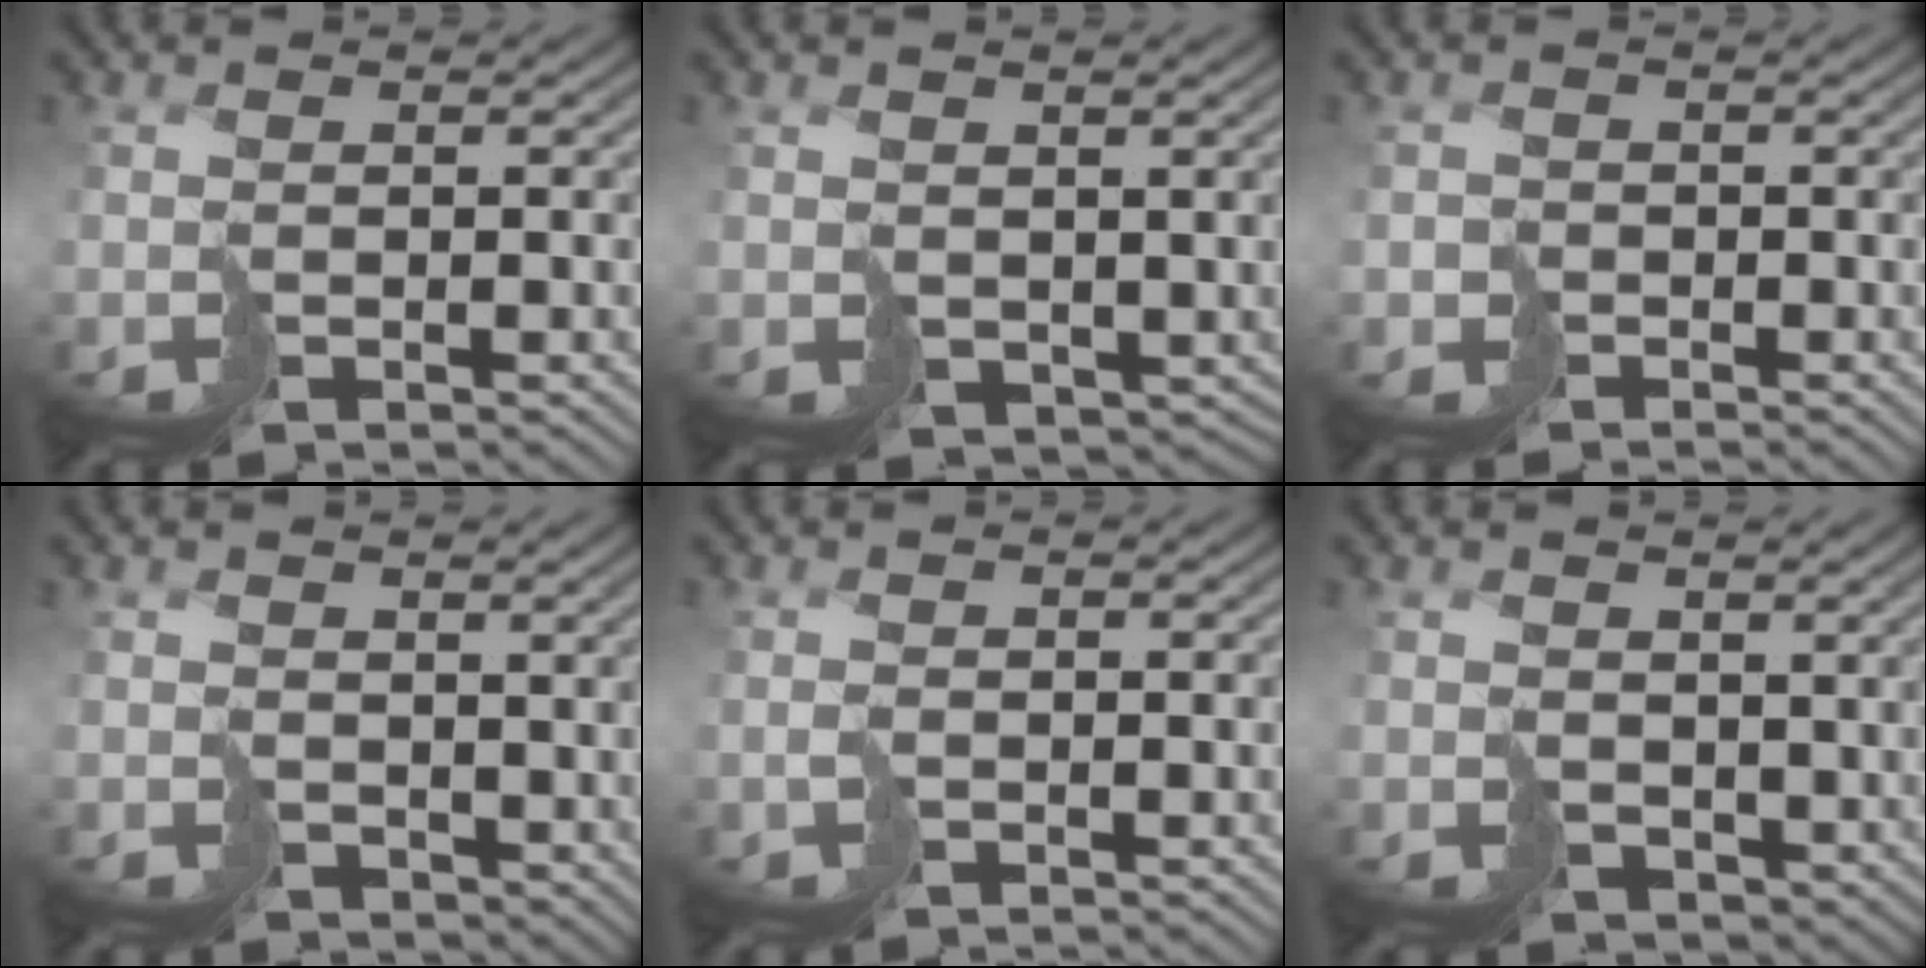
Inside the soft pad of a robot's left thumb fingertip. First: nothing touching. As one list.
[{"total": 3.1, "force": [0.5, 2.6, 1.6], "torque": [-0.045, -0.022, 0.017]}, {"total": 1.9, "force": [-1.1, 1.5, 0.0], "torque": [-0.001, -0.007, -0.030]}, {"total": 3.0, "force": [1.7, 2.2, 1.1], "torque": [-0.033, -0.010, 0.040]}, {"total": 0.6, "force": [-0.2, 0.6, 0.1], "torque": [-0.007, -0.003, -0.003]}, {"total": 3.3, "force": [1.4, 2.6, 1.6], "torque": [-0.050, -0.015, 0.032]}]